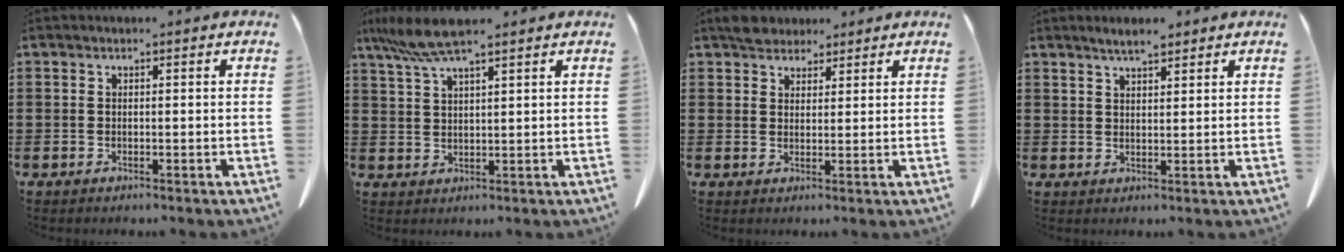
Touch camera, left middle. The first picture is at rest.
{"total": 6.3, "force": [4.8, 0.5, 4.0], "torque": [-0.091, -0.008, 0.087]}
{"total": 3.8, "force": [3.3, 1.8, 0.7], "torque": [-0.017, 0.002, 0.062]}
{"total": 2.7, "force": [2.3, 0.4, 1.2], "torque": [-0.029, 0.004, 0.043]}